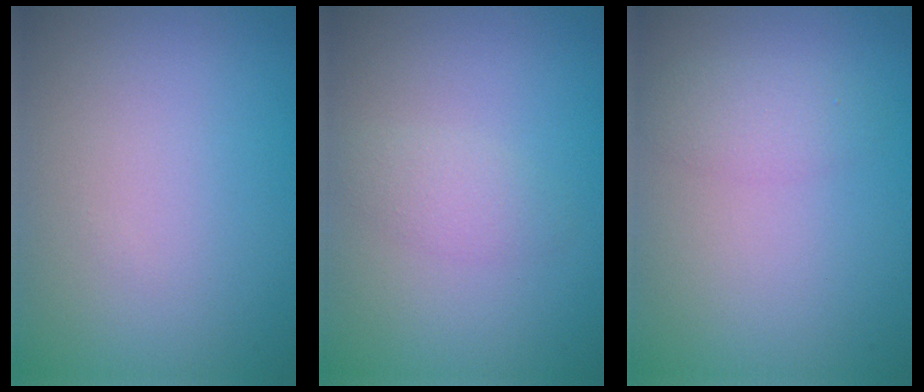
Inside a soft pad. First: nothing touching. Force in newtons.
{"total": 1.6, "press": 1.6, "slide": 0.1}
{"total": 1.7, "press": 1.7, "slide": 0.1}